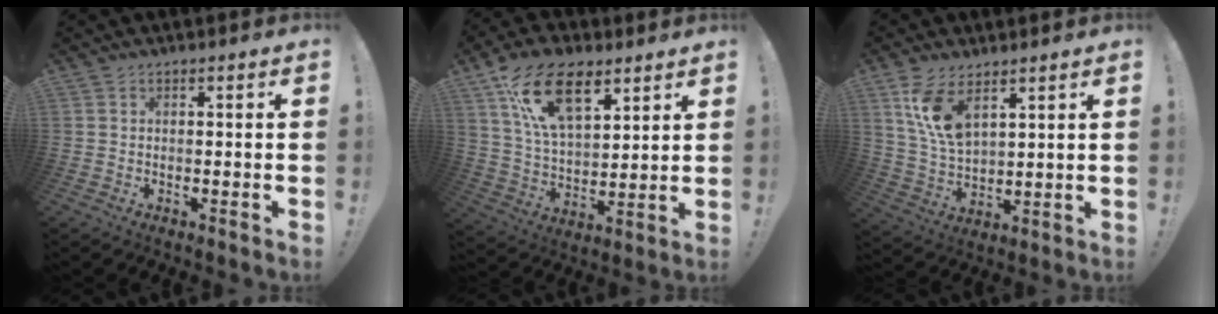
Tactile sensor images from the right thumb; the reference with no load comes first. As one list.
[{"total": 18.0, "force": [9.6, 9.7, 11.6], "torque": [-0.215, -0.043, 0.174]}, {"total": 11.1, "force": [6.5, 5.4, 7.2], "torque": [-0.136, -0.030, 0.123]}]